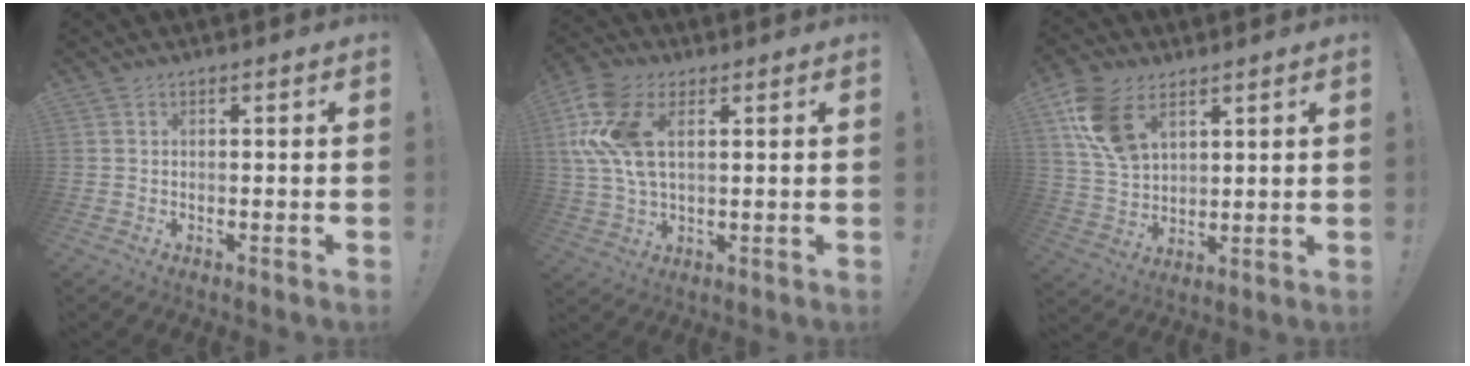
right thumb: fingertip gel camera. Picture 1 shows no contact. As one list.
[{"total": 14.4, "force": [4.3, 8.6, 10.7], "torque": [-0.228, -0.002, 0.085]}, {"total": 14.1, "force": [7.1, 9.0, 8.2], "torque": [-0.147, -0.023, 0.142]}]